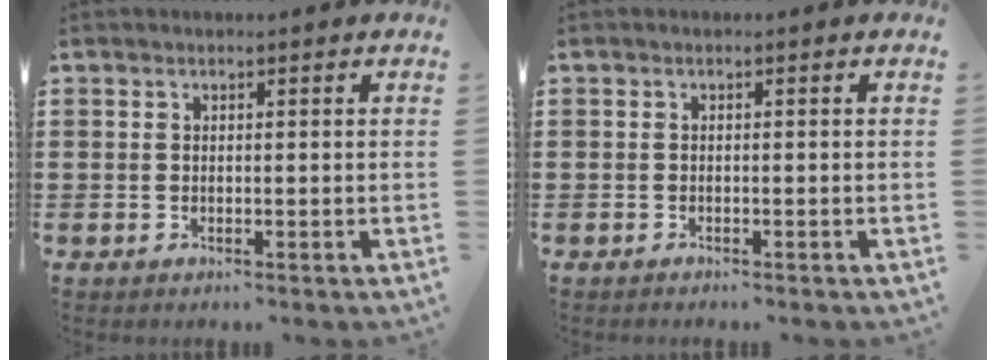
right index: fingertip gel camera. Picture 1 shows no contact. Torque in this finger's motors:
{"motor_torque": [-0.20, 0.14, 0.00, 0.00]}